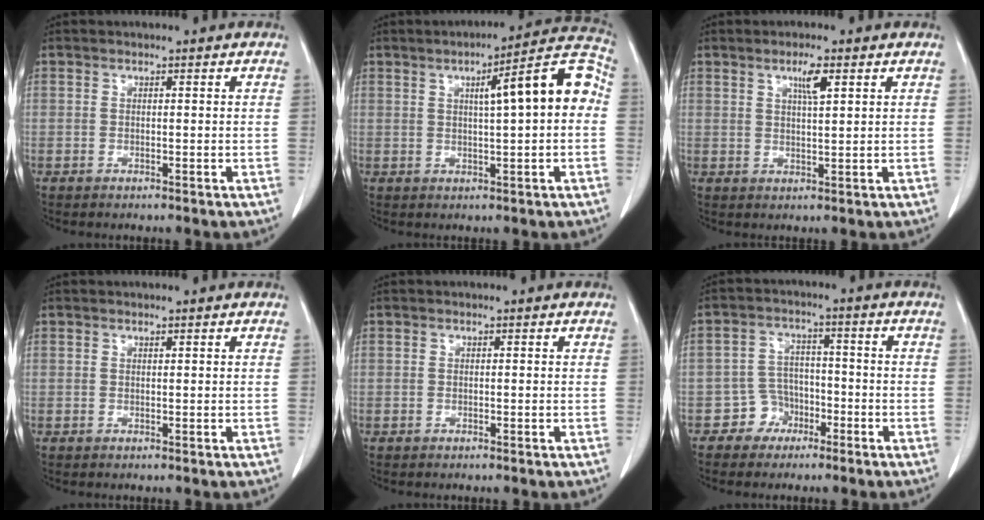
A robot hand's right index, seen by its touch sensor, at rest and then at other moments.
{"total": 10.9, "force": [1.5, 1.3, 10.7], "torque": [-0.143, 0.032, 0.014]}
{"total": 3.3, "force": [1.7, 0.3, 2.8], "torque": [-0.051, -0.002, 0.028]}
{"total": 0.0}
{"total": 0.0}
{"total": 4.7, "force": [-2.7, 3.8, 0.3], "torque": [0.000, 0.016, -0.045]}